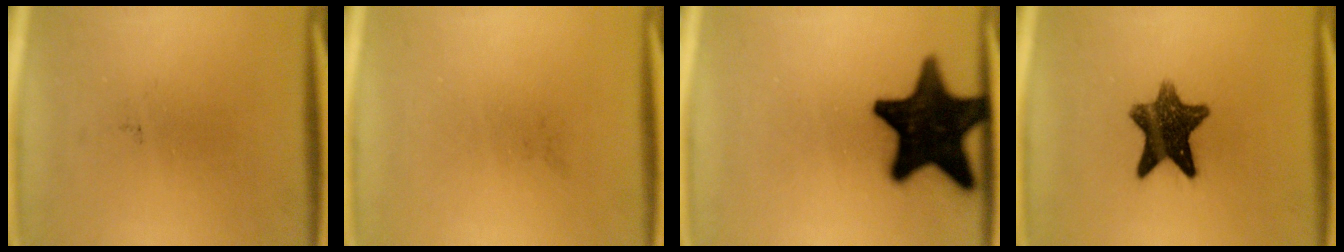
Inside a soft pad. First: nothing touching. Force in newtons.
{"total": 0.0}
{"total": 19.1}
{"total": 10.7}